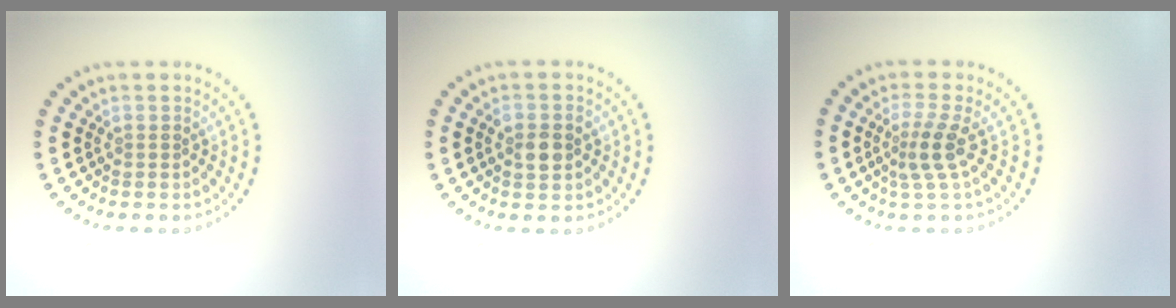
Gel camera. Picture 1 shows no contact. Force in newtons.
{"total": 2.3, "press": 2.3, "slide": 0.3}
{"total": 2.5, "press": 1.7, "slide": 1.8}